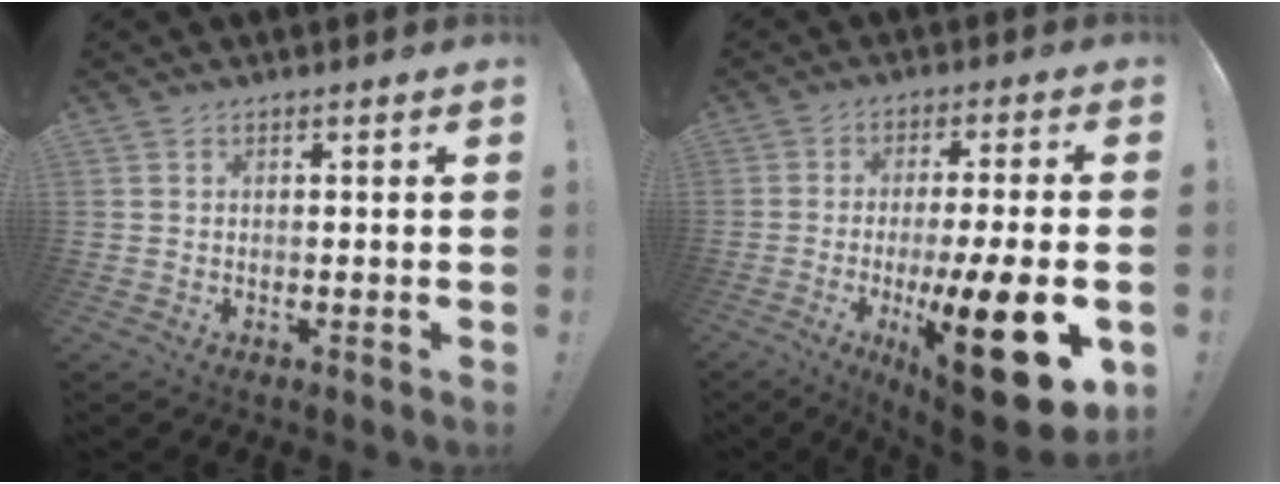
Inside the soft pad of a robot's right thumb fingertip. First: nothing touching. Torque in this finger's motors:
{"motor_torque": [0.65, 1.34, 1.47, -1.31, 0.75]}